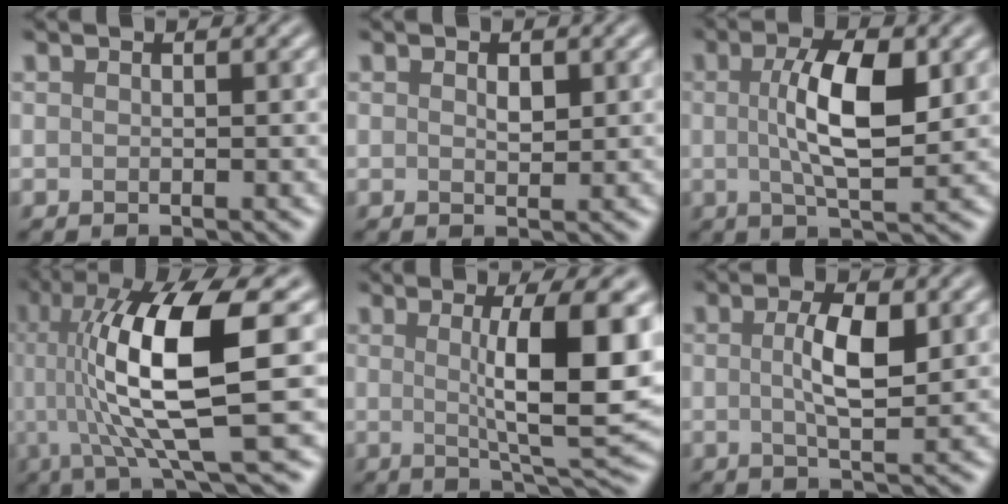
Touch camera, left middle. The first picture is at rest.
{"total": 1.1, "force": [0.4, 0.6, 0.8], "torque": [-0.014, -0.002, 0.008]}
{"total": 6.3, "force": [0.8, 2.0, 5.9], "torque": [-0.108, 0.004, 0.014]}
{"total": 11.9, "force": [1.1, 2.7, 11.6], "torque": [-0.188, 0.005, 0.025]}
{"total": 9.4, "force": [1.4, 1.9, 9.1], "torque": [-0.121, -0.006, 0.024]}
{"total": 3.9, "force": [0.6, 1.1, 3.7], "torque": [-0.072, 0.000, 0.009]}